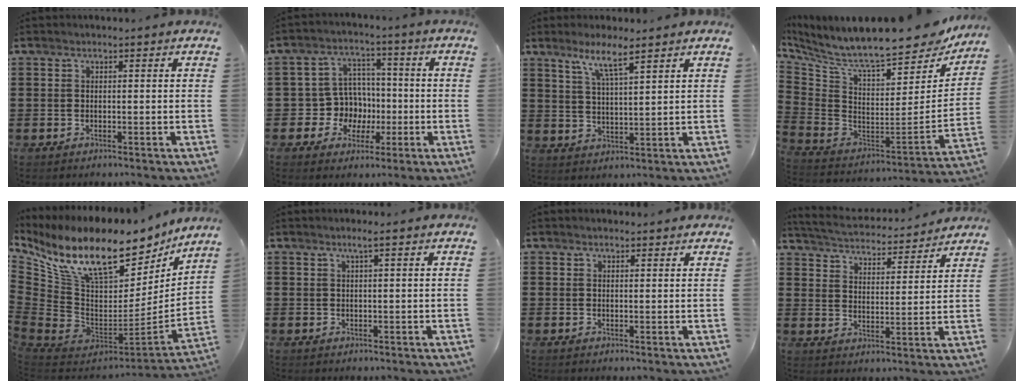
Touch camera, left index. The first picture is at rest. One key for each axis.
{"total": 7.8, "fx": -0.7, "fy": 7.4, "fz": 2.2, "tx": -0.066, "ty": 0.013, "tz": -0.007}
{"total": 5.6, "fx": 4.2, "fy": 0.2, "fz": 3.7, "tx": -0.085, "ty": -0.006, "tz": 0.072}
{"total": 9.8, "fx": 8.2, "fy": 1.5, "fz": 5.2, "tx": -0.125, "ty": -0.071, "tz": 0.134}
{"total": 14.7, "fx": 10.5, "fy": 6.0, "fz": 8.4, "tx": -0.193, "ty": -0.091, "tz": 0.183}
{"total": 1.3, "fx": 0.6, "fy": -0.1, "fz": 1.2, "tx": -0.022, "ty": -0.001, "tz": 0.011}
{"total": 1.0, "fx": 1.0, "fy": 0.3, "fz": 0.3, "tx": -0.007, "ty": 0.002, "tz": 0.019}
{"total": 4.2, "fx": 4.1, "fy": 0.0, "fz": 0.4, "tx": -0.033, "ty": -0.033, "tz": 0.066}